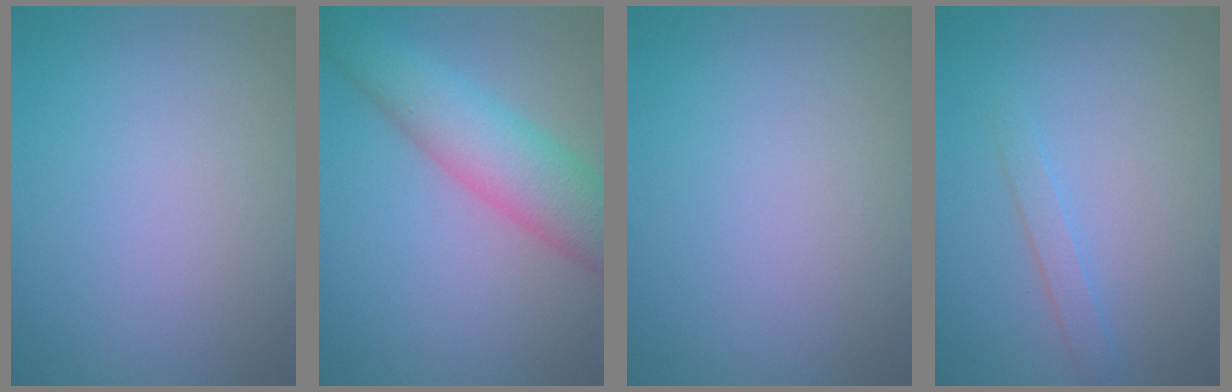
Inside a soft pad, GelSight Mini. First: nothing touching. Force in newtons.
{"total": 6.7, "press": 6.7, "slide": 0.3}
{"total": 0.0}
{"total": 1.3, "press": 1.3, "slide": 0.1}